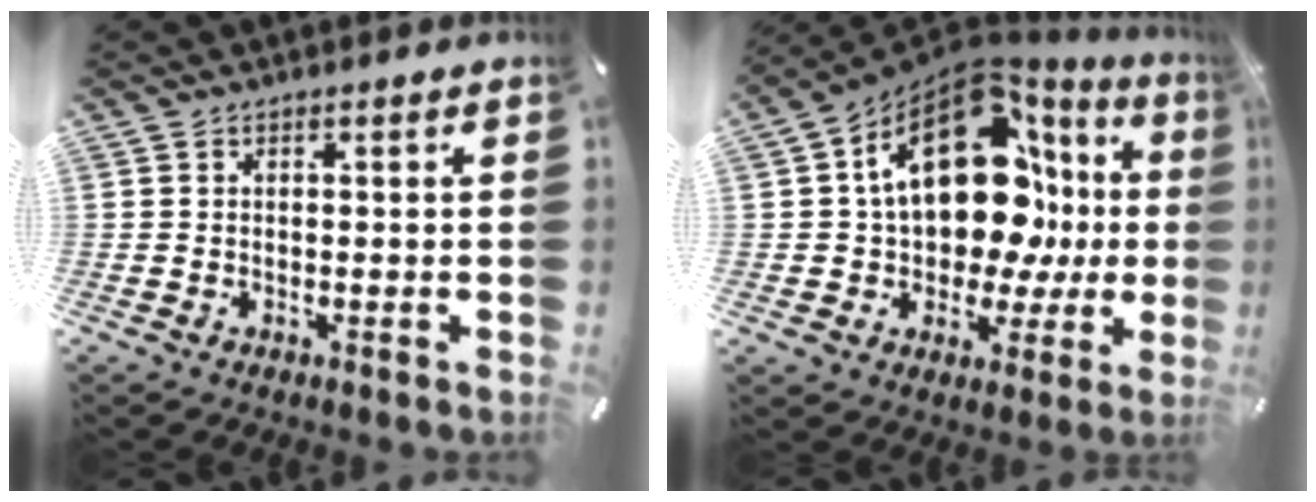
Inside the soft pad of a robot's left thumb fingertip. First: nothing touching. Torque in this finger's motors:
{"motor_torque": [2.49, 2.52, 2.08, -0.69, 0.64]}